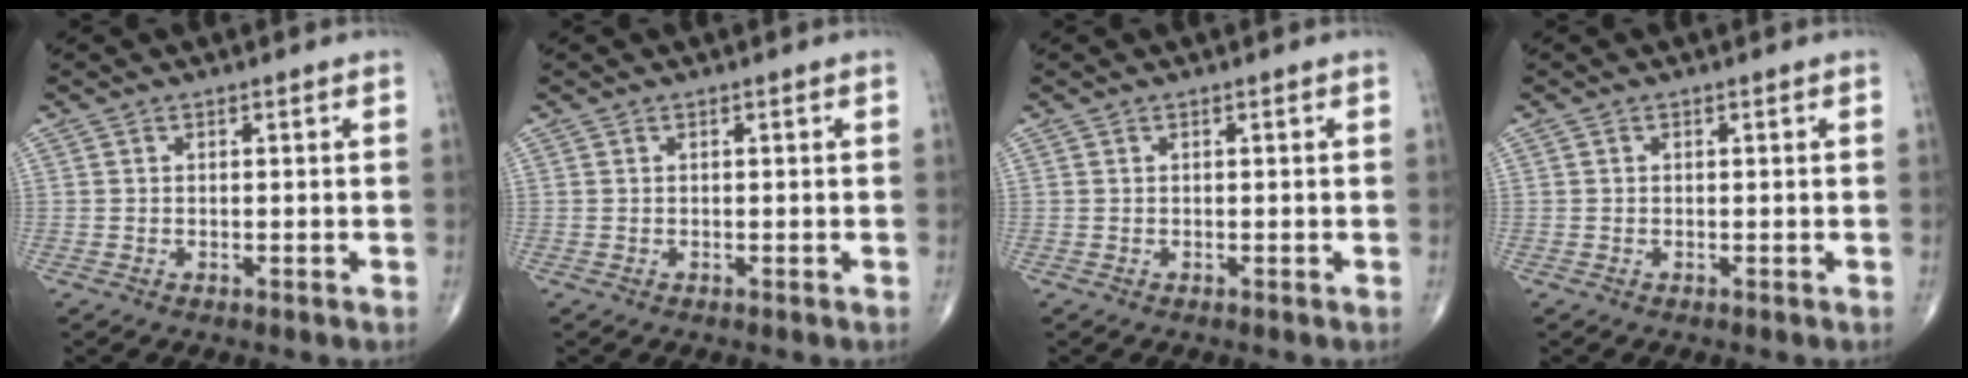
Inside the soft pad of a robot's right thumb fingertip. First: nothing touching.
{"total": 0.0}
{"total": 0.0}
{"total": 0.0}